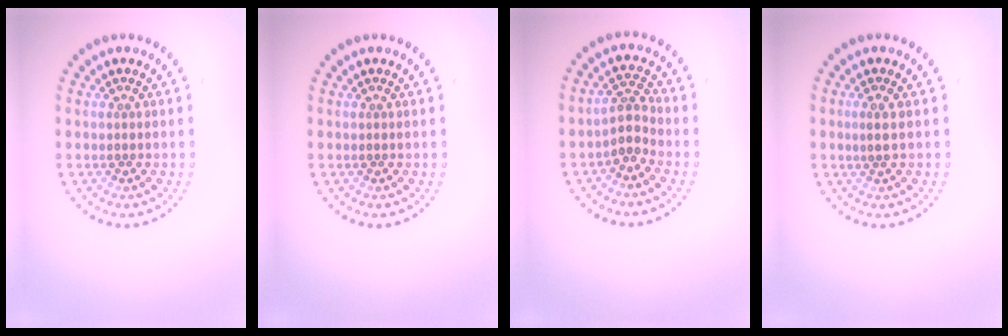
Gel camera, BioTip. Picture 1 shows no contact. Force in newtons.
{"total": 0.0}
{"total": 2.3, "press": 1.7, "slide": 1.5}
{"total": 0.9, "press": 0.7, "slide": 0.5}